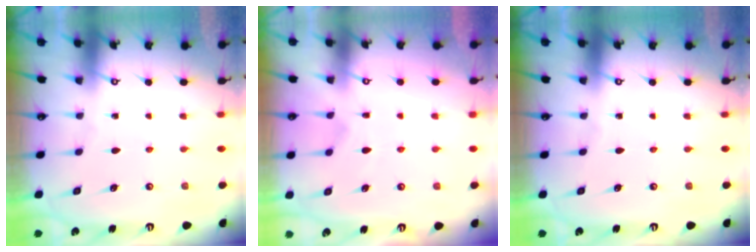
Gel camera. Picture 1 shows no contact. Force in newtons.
{"total": 2.5, "press": 2.2, "slide": 1.2}
{"total": 0.0}